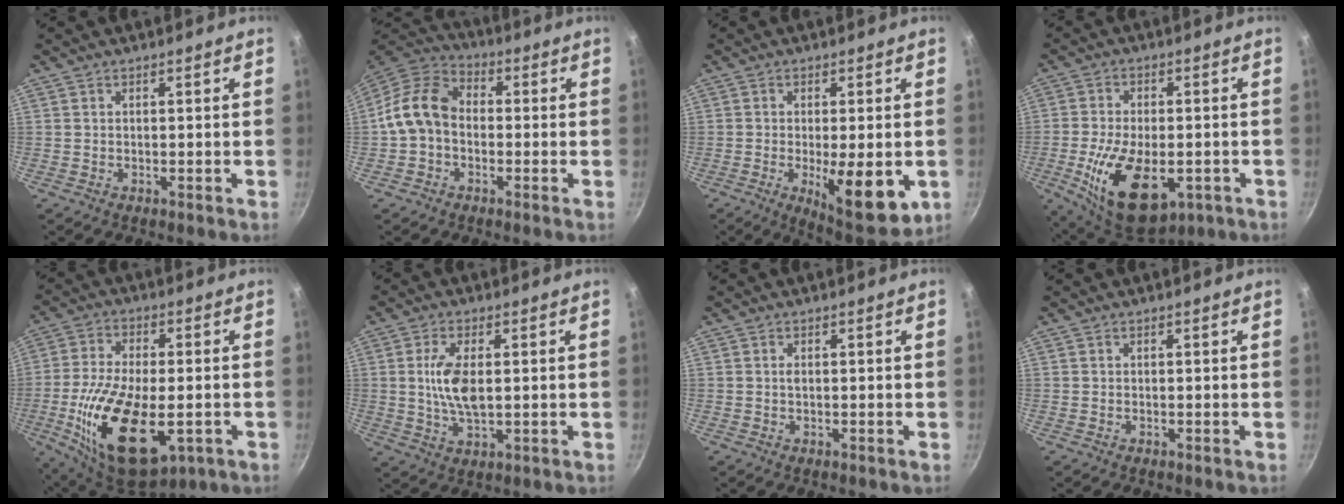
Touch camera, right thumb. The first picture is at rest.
{"total": 11.7, "force": [-1.1, 8.8, 7.6], "torque": [-0.138, 0.034, -0.034]}
{"total": 13.2, "force": [-3.3, 4.6, 11.9], "torque": [-0.162, -0.023, -0.036]}
{"total": 16.8, "force": [-5.2, 8.9, 13.3], "torque": [-0.235, -0.001, -0.063]}
{"total": 21.3, "force": [-5.6, 10.3, 17.8], "torque": [-0.339, -0.010, -0.076]}
{"total": 7.8, "force": [0.7, 3.5, 6.9], "torque": [-0.144, -0.008, 0.017]}
{"total": 0.7, "force": [0.1, 0.3, 0.6], "torque": [-0.011, 0.001, 0.000]}
{"total": 0.0}